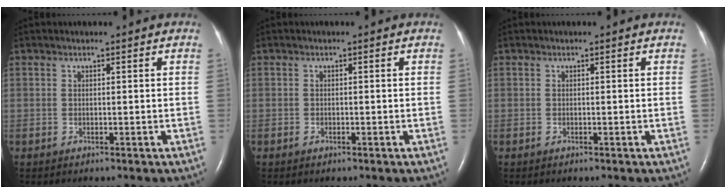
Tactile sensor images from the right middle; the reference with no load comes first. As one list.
[{"total": 0.5, "force": [-0.3, 0.2, 0.3], "torque": [-0.010, -0.001, -0.004]}, {"total": 0.0}]